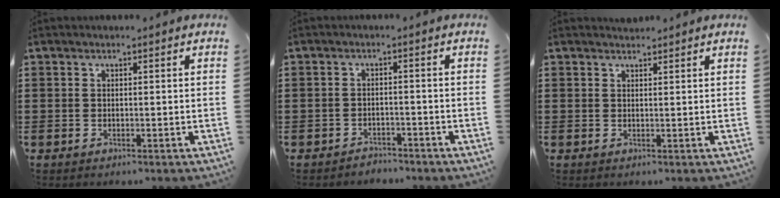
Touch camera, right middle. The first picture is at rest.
{"total": 2.0, "force": [-2.0, 0.3, -0.2], "torque": [-0.005, 0.001, -0.046]}
{"total": 1.2, "force": [1.1, 0.2, -0.1], "torque": [0.000, 0.001, 0.022]}